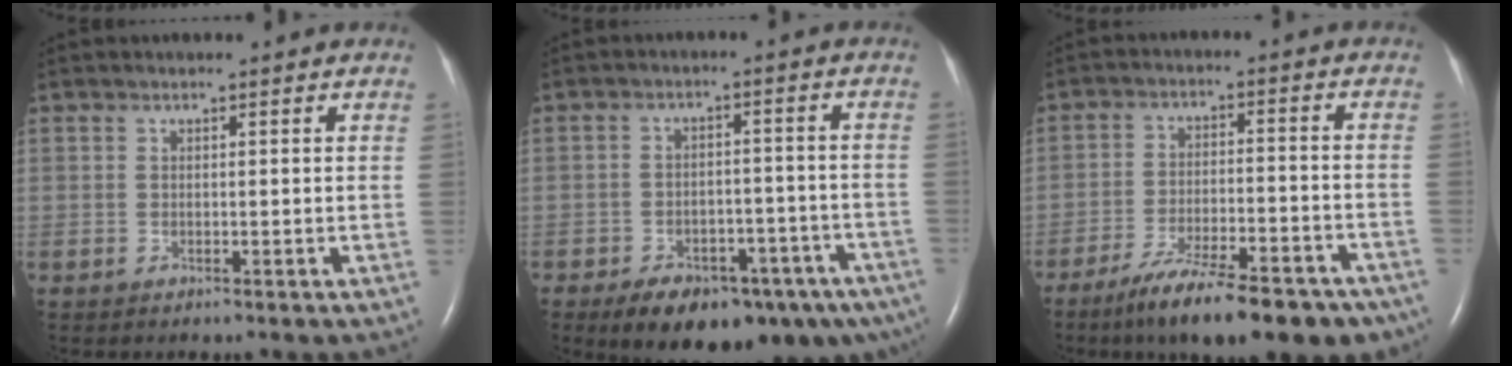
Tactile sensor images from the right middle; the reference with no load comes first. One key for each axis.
{"total": 16.8, "fx": -11.4, "fy": 7.3, "fz": 10.0, "tx": -0.113, "ty": 0.012, "tz": -0.152}
{"total": 17.7, "fx": -13.5, "fy": 4.3, "fz": 10.5, "tx": -0.123, "ty": 0.000, "tz": -0.204}